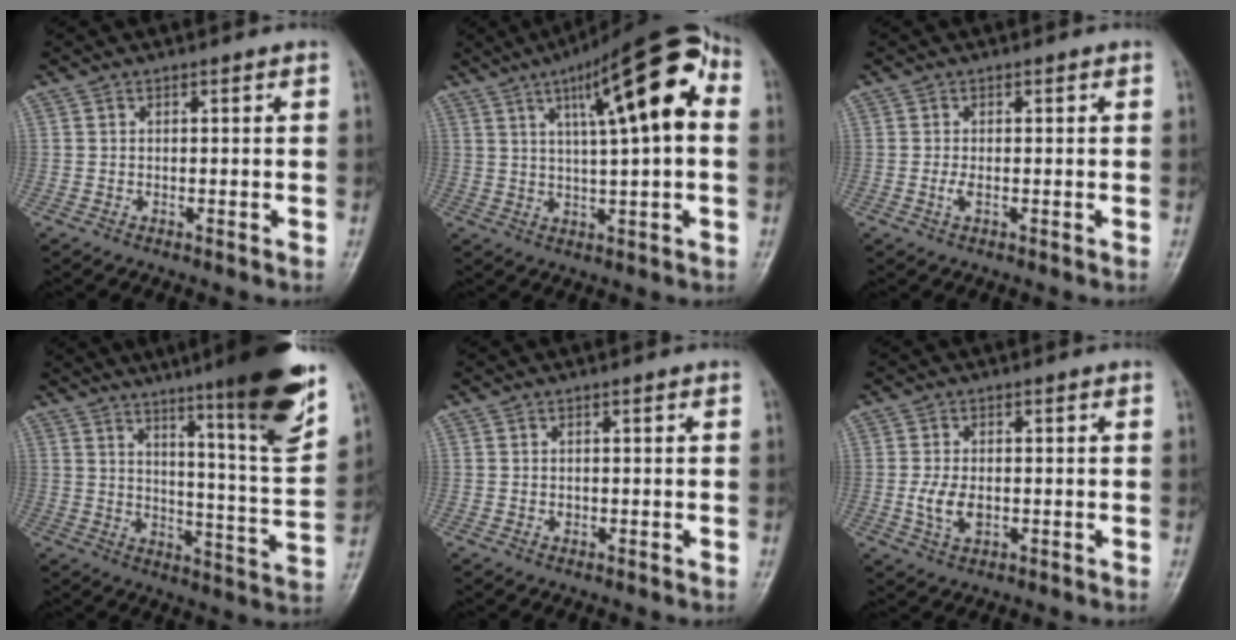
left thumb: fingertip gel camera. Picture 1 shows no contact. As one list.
[{"total": 17.5, "force": [5.0, 4.3, 16.2], "torque": [-0.226, 0.021, 0.067]}, {"total": 1.8, "force": [-0.3, 0.6, 1.7], "torque": [-0.042, 0.004, -0.005]}, {"total": 19.7, "force": [12.4, 1.5, 15.3], "torque": [-0.194, -0.068, 0.179]}, {"total": 0.8, "force": [0.0, 0.6, 0.5], "torque": [-0.005, 0.004, 0.001]}, {"total": 5.0, "force": [-0.8, 3.0, 3.9], "torque": [-0.078, 0.000, -0.013]}]